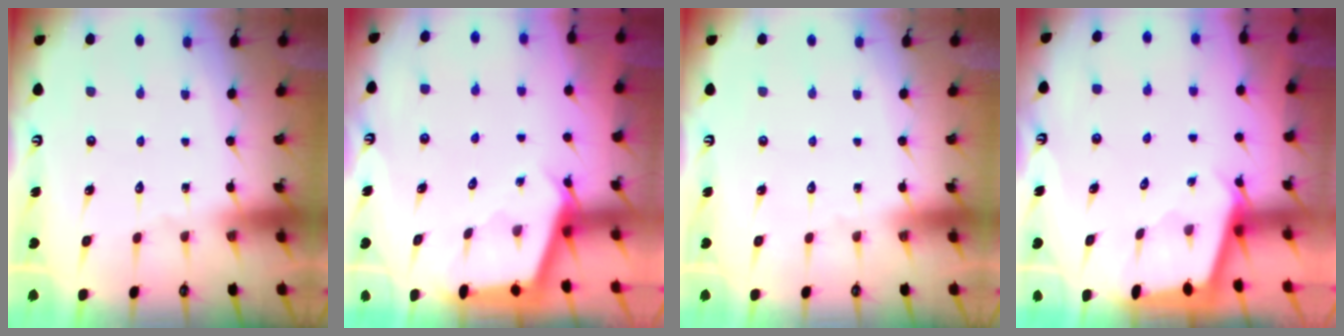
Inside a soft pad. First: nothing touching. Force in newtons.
{"total": 2.5, "press": 2.5, "slide": 0.3}
{"total": 0.0}
{"total": 2.0, "press": 2.0, "slide": 0.2}